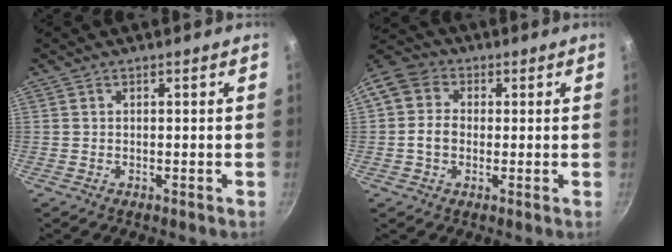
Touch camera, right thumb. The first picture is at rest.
{"total": 8.7, "force": [0.2, 7.3, 4.8], "torque": [-0.073, 0.020, -0.011]}